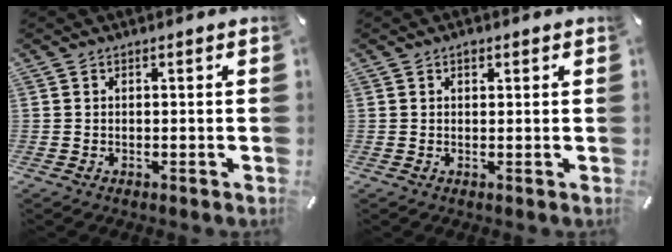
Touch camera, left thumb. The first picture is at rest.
{"total": 1.1, "force": [0.6, 0.8, 0.6], "torque": [-0.003, 0.000, 0.009]}